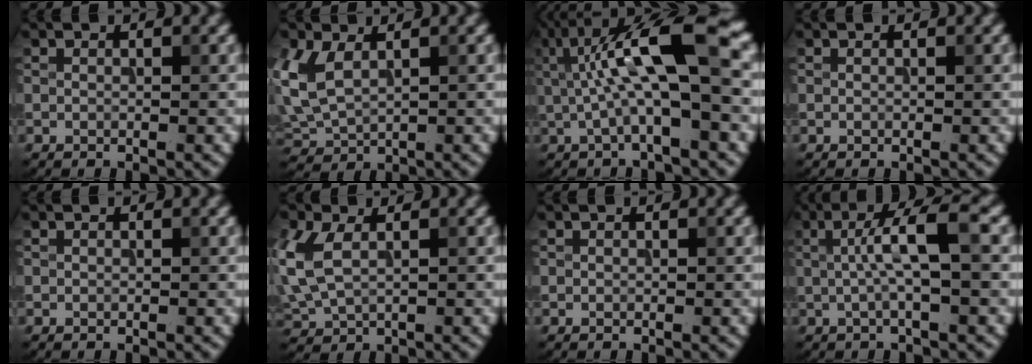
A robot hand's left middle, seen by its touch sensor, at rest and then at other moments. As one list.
[{"total": 4.1, "force": [1.1, 2.6, 2.9], "torque": [-0.079, -0.001, 0.028]}, {"total": 9.6, "force": [1.6, 2.4, 9.1], "torque": [-0.154, 0.007, 0.028]}, {"total": 0.0}, {"total": 0.0}, {"total": 4.7, "force": [0.8, 2.9, 3.5], "torque": [-0.101, 0.003, 0.019]}, {"total": 0.0}, {"total": 4.7, "force": [0.5, 0.8, 4.6], "torque": [-0.082, 0.010, 0.006]}]